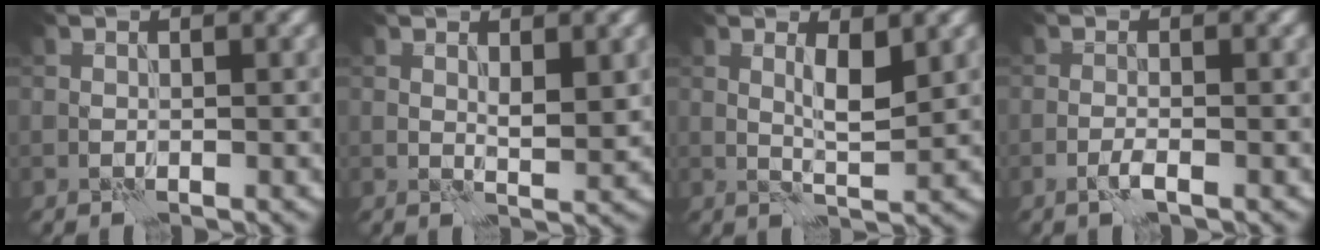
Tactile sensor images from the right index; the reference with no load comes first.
{"total": 1.8, "force": [0.8, 0.4, 1.5], "torque": [-0.023, -0.004, 0.017]}
{"total": 2.6, "force": [1.0, 0.4, 2.4], "torque": [-0.043, -0.004, 0.018]}
{"total": 1.3, "force": [-0.7, 0.2, 1.1], "torque": [-0.022, 0.002, -0.018]}